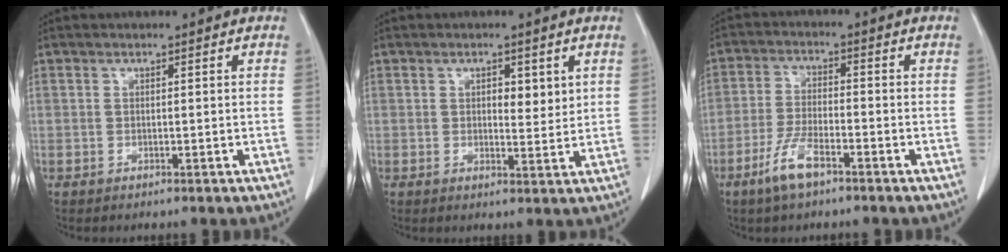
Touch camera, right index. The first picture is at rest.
{"total": 3.4, "force": [1.3, 1.6, 2.8], "torque": [-0.034, -0.008, 0.017]}
{"total": 6.1, "force": [-4.0, 1.4, 4.5], "torque": [-0.098, -0.005, -0.076]}